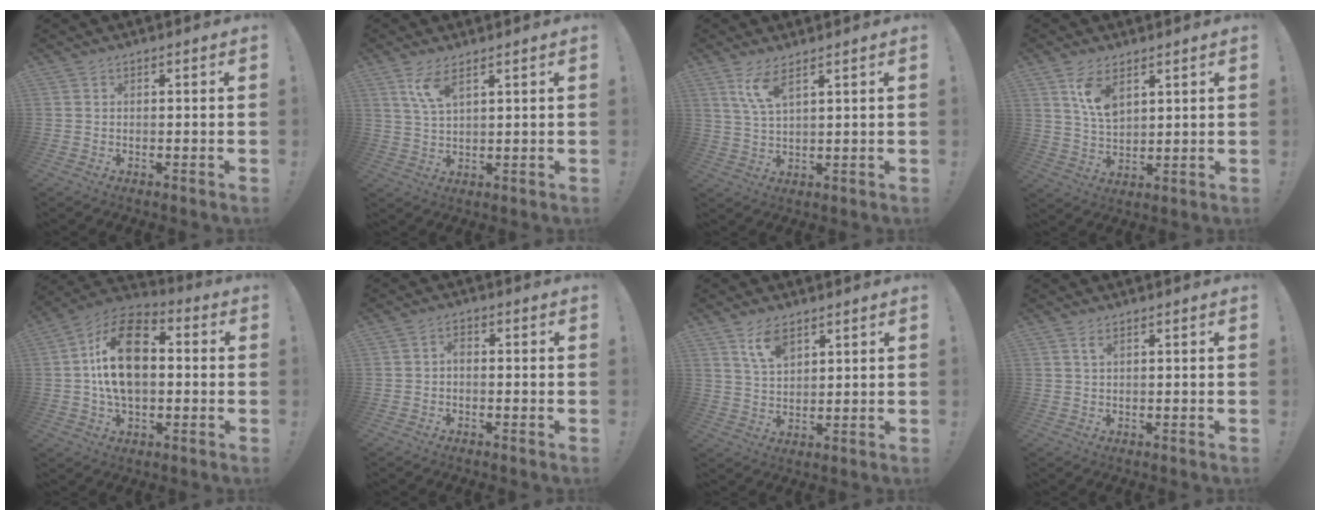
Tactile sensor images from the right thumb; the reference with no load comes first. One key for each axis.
{"total": 6.4, "fx": 3.7, "fy": 1.8, "fz": 4.8, "tx": -0.100, "ty": -0.007, "tz": 0.066}
{"total": 6.9, "fx": 4.1, "fy": 1.7, "fz": 5.3, "tx": -0.109, "ty": -0.007, "tz": 0.073}
{"total": 8.6, "fx": 4.7, "fy": 4.5, "fz": 5.6, "tx": -0.095, "ty": -0.018, "tz": 0.087}
{"total": 18.7, "fx": 1.3, "fy": 11.8, "fz": 14.5, "tx": -0.260, "ty": 0.016, "tz": 0.018}
{"total": 1.6, "fx": -0.9, "fy": 0.8, "fz": 1.1, "tx": -0.019, "ty": 0.007, "tz": -0.017}
{"total": 7.6, "fx": 4.8, "fy": 3.6, "fz": 4.7, "tx": -0.086, "ty": -0.018, "tz": 0.088}
{"total": 1.8, "fx": 0.8, "fy": 0.4, "fz": 1.6, "tx": -0.033, "ty": 0.001, "tz": 0.013}